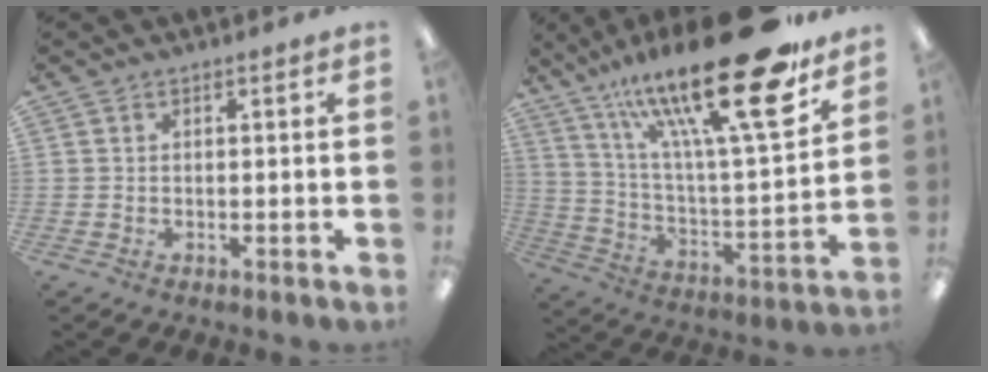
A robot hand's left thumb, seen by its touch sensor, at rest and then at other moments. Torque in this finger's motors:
{"motor_torque": [1.08, 0.53, 2.22, -0.54, 0.28]}